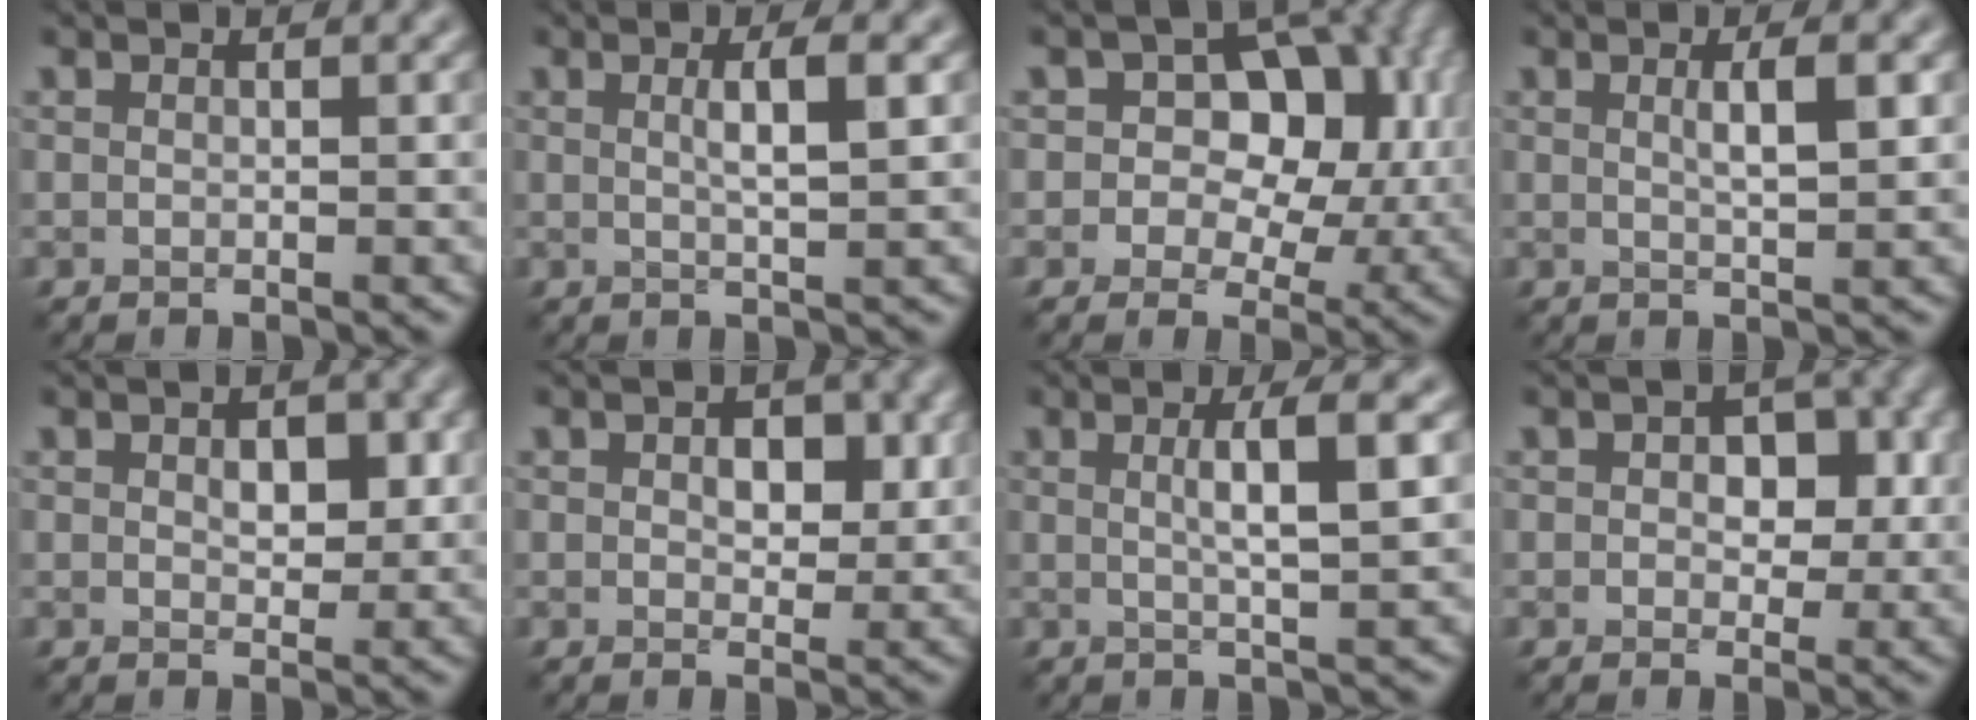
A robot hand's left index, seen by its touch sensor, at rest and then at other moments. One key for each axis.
{"total": 2.9, "fx": 0.6, "fy": 0.7, "fz": 2.7, "tx": -0.038, "ty": 0.003, "tz": 0.007}
{"total": 11.4, "fx": 2.6, "fy": 8.1, "fz": 7.6, "tx": -0.081, "ty": 0.022, "tz": 0.021}
{"total": 2.8, "fx": 0.7, "fy": 0.7, "fz": 2.6, "tx": -0.034, "ty": 0.004, "tz": 0.009}
{"total": 3.0, "fx": 0.7, "fy": 1.8, "fz": 2.3, "tx": -0.032, "ty": -0.002, "tz": 0.012}
{"total": 3.2, "fx": 0.8, "fy": 1.9, "fz": 2.4, "tx": -0.034, "ty": -0.001, "tz": 0.012}
{"total": 4.3, "fx": 0.8, "fy": 0.9, "fz": 4.1, "tx": -0.058, "ty": 0.004, "tz": 0.010}
{"total": 4.2, "fx": 0.7, "fy": 2.7, "fz": 3.2, "tx": -0.038, "ty": 0.000, "tz": 0.005}